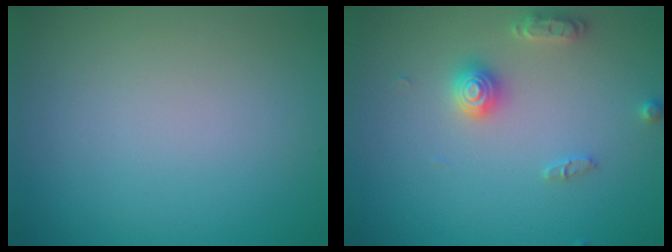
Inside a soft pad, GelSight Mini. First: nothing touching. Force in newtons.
{"total": 2.8, "press": 2.8, "slide": 0.3}